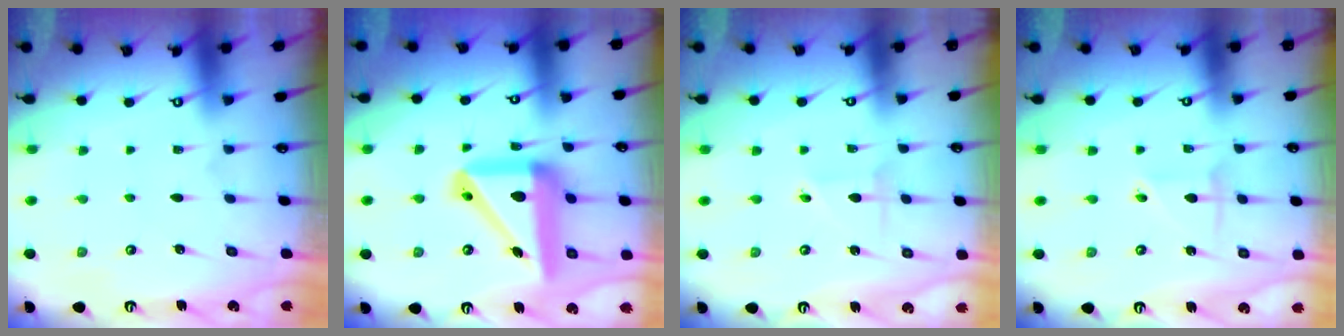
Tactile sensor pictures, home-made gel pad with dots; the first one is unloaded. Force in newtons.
{"total": 18.4, "press": 18.2, "slide": 2.6}
{"total": 0.7, "press": 0.7, "slide": 0.0}
{"total": 2.7, "press": 2.6, "slide": 0.3}